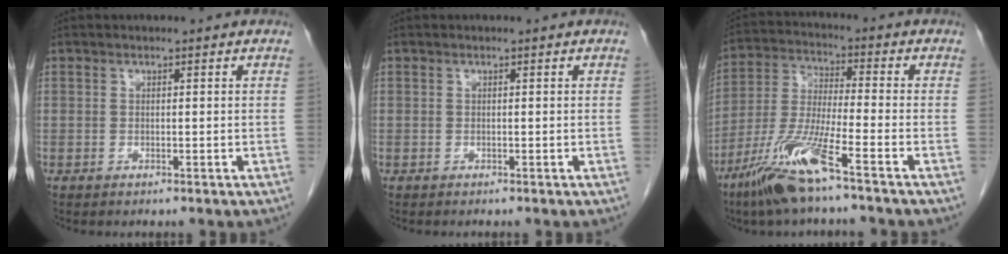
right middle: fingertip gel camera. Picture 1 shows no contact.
{"total": 0.0}
{"total": 11.5, "force": [-7.2, 0.0, 8.9], "torque": [-0.192, -0.028, -0.148]}